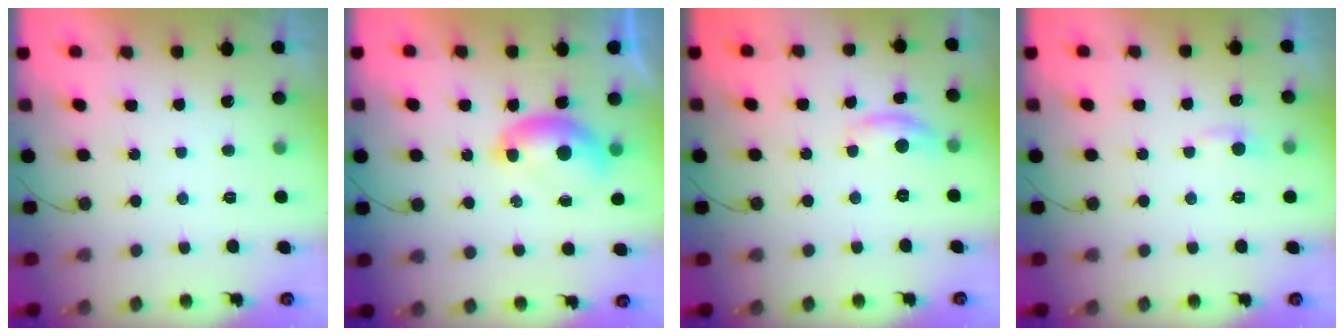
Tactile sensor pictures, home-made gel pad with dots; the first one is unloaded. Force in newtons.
{"total": 8.1, "press": 8.0, "slide": 1.3}
{"total": 6.8, "press": 6.8, "slide": 0.2}
{"total": 4.4, "press": 4.3, "slide": 0.5}